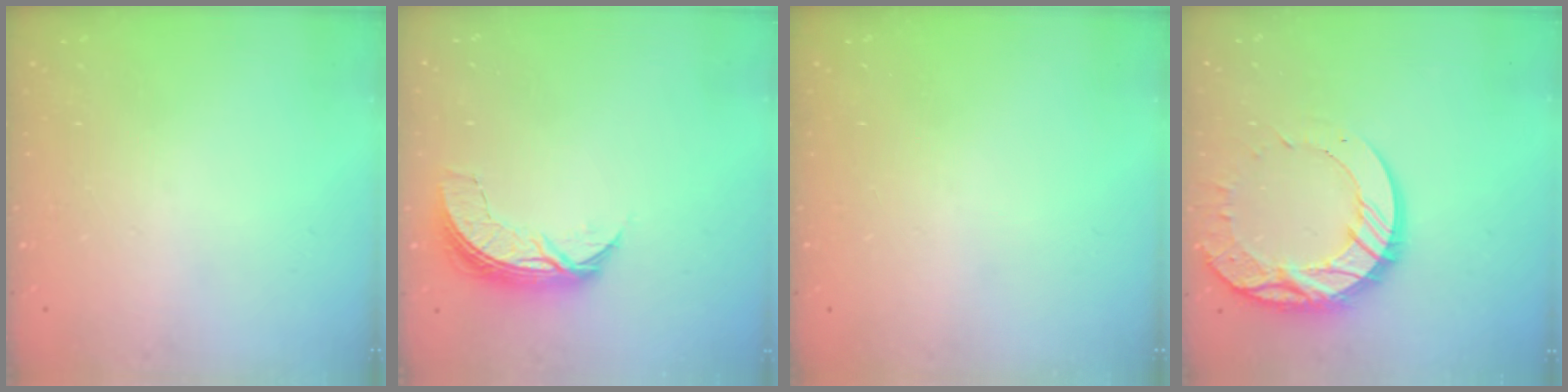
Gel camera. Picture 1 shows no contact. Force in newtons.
{"total": 7.4, "press": 7.3, "slide": 0.5}
{"total": 0.0}
{"total": 16.6, "press": 16.5, "slide": 1.3}